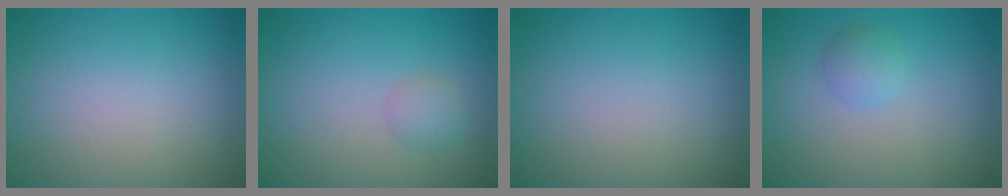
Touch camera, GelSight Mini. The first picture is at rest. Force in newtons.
{"total": 1.5, "press": 1.5, "slide": 0.0}
{"total": 0.0}
{"total": 1.6, "press": 1.6, "slide": 0.1}